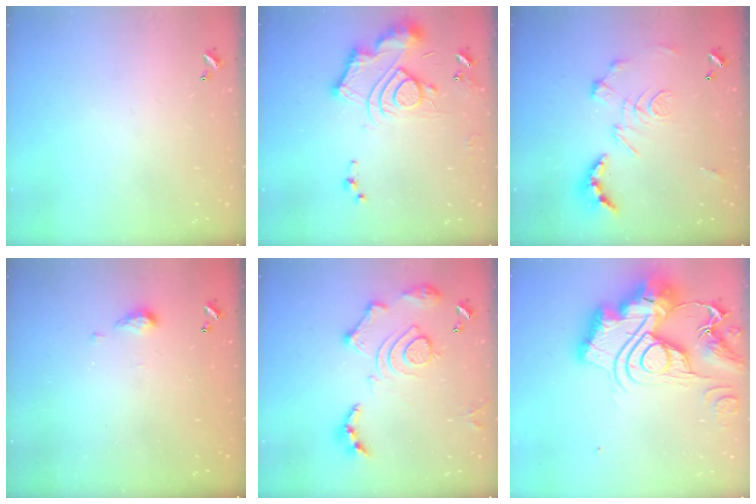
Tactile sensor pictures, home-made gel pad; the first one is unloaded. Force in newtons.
{"total": 14.1, "press": 14.1, "slide": 1.3}
{"total": 2.9, "press": 2.3, "slide": 1.7}
{"total": 3.1, "press": 3.1, "slide": 0.6}
{"total": 16.1, "press": 16.0, "slide": 1.8}
{"total": 0.6, "press": 0.6, "slide": 0.0}